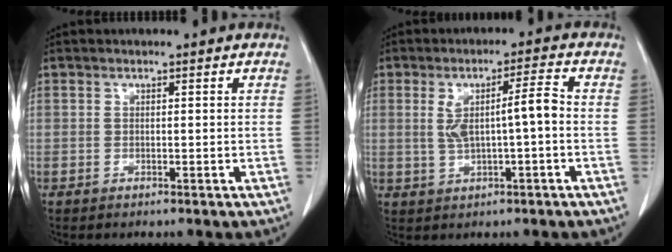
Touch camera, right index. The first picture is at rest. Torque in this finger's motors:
{"motor_torque": [0.27, 0.03, 0.18, 0.06]}